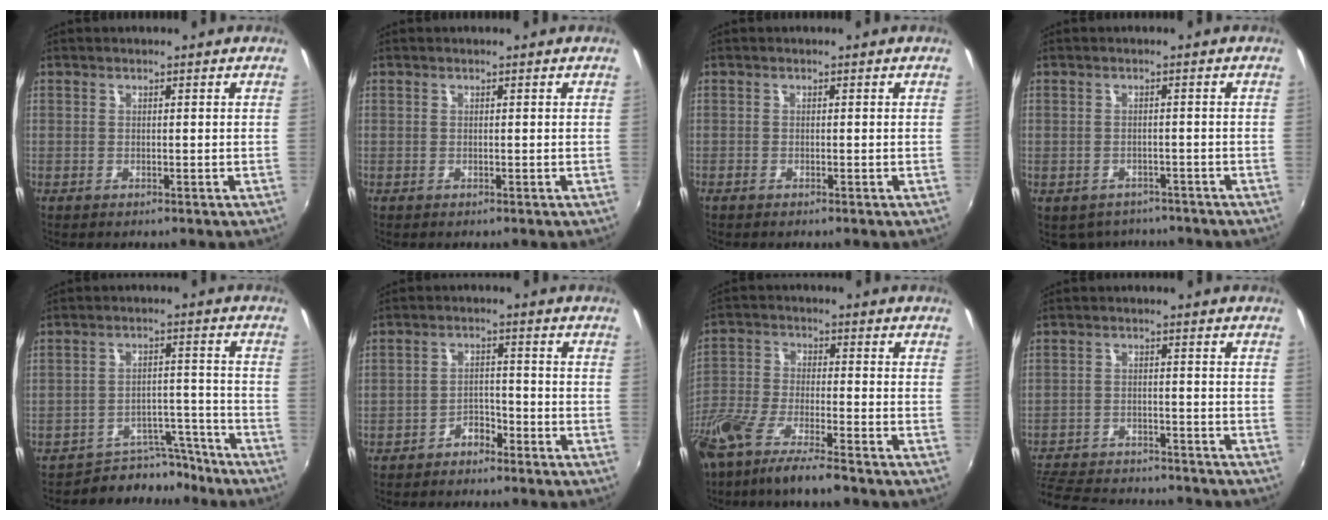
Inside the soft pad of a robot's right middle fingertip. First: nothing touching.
{"total": 0.0}
{"total": 0.5, "force": [-0.5, 0.1, 0.2], "torque": [-0.003, -0.004, -0.012]}
{"total": 5.6, "force": [-4.6, 2.9, 1.4], "torque": [-0.037, -0.014, -0.058]}
{"total": 8.6, "force": [-7.8, 3.4, 0.7], "torque": [-0.012, 0.031, -0.107]}
{"total": 3.4, "force": [-2.8, 1.7, 0.9], "torque": [-0.023, 0.011, -0.043]}
{"total": 13.2, "force": [-10.0, 2.0, 8.3], "torque": [-0.184, -0.036, -0.190]}
{"total": 17.3, "force": [-15.0, 5.2, 6.8], "torque": [-0.159, -0.011, -0.220]}